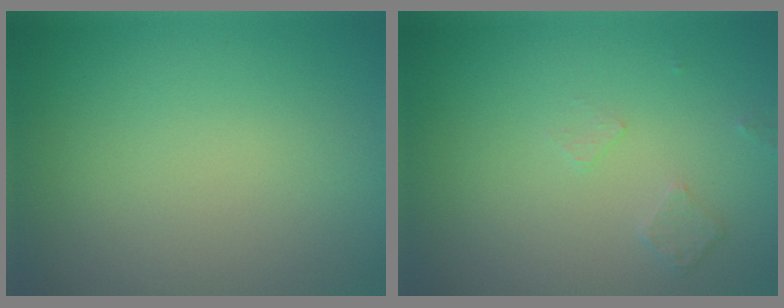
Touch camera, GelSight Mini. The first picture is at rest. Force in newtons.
{"total": 0.8, "press": 0.6, "slide": 0.5}